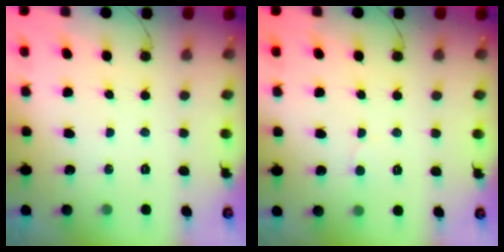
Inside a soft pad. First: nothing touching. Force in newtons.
{"total": 4.7, "press": 4.7, "slide": 0.6}